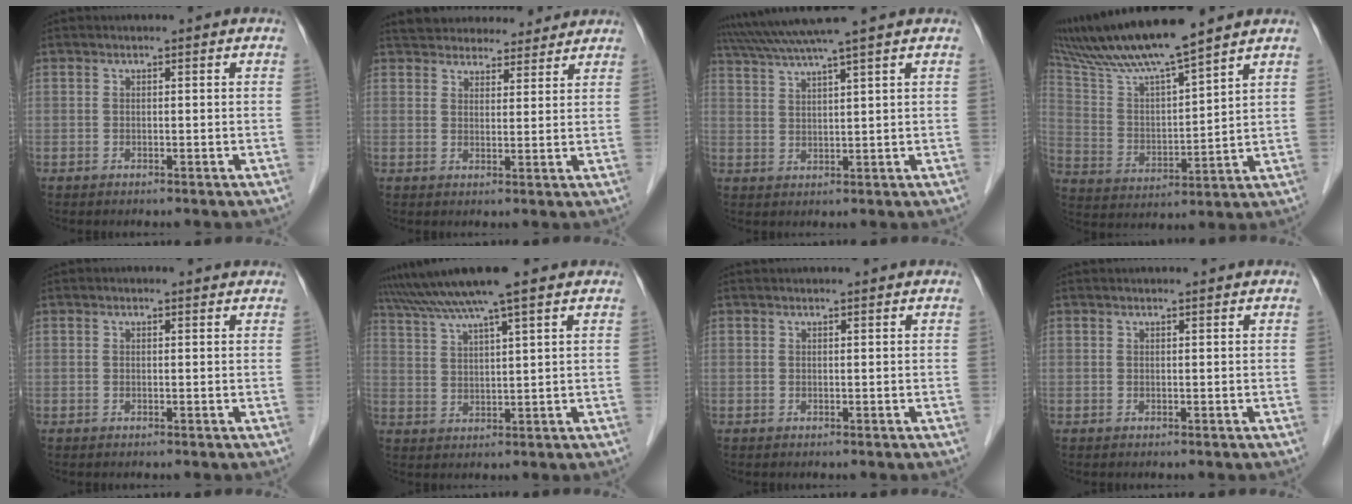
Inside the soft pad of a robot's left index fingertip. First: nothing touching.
{"total": 12.7, "force": [11.7, 3.9, 3.1], "torque": [-0.034, 0.025, 0.165]}
{"total": 8.6, "force": [7.3, -1.9, 4.1], "torque": [-0.075, 0.022, 0.121]}
{"total": 14.7, "force": [12.7, -0.2, 7.5], "torque": [-0.145, 0.010, 0.237]}
{"total": 0.8, "force": [0.8, 0.2, 0.1], "torque": [-0.010, 0.002, 0.006]}
{"total": 9.5, "force": [7.9, -1.4, 5.1], "torque": [-0.097, 0.028, 0.133]}
{"total": 2.6, "force": [2.5, 0.0, 0.7], "torque": [-0.008, 0.021, 0.031]}
{"total": 2.3, "force": [2.3, 0.0, 0.6], "torque": [-0.007, 0.019, 0.027]}